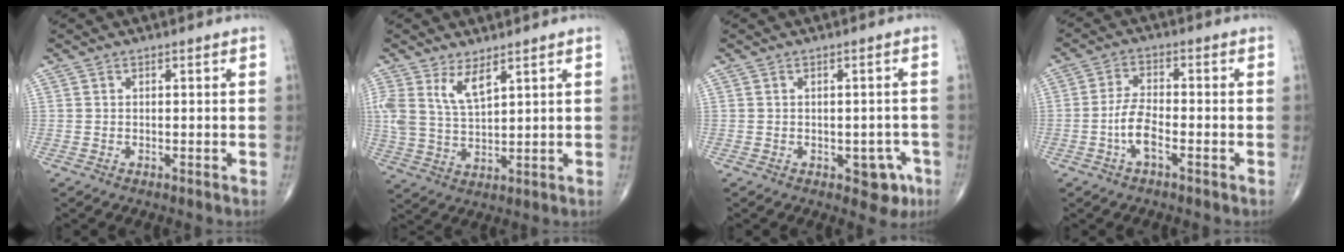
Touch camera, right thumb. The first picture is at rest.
{"total": 6.6, "force": [4.0, 2.3, 4.7], "torque": [-0.094, -0.024, 0.087]}
{"total": 4.7, "force": [-1.9, 2.8, 3.1], "torque": [-0.009, 0.011, -0.019]}
{"total": 5.2, "force": [-2.0, 1.9, 4.5], "torque": [-0.094, 0.019, -0.041]}